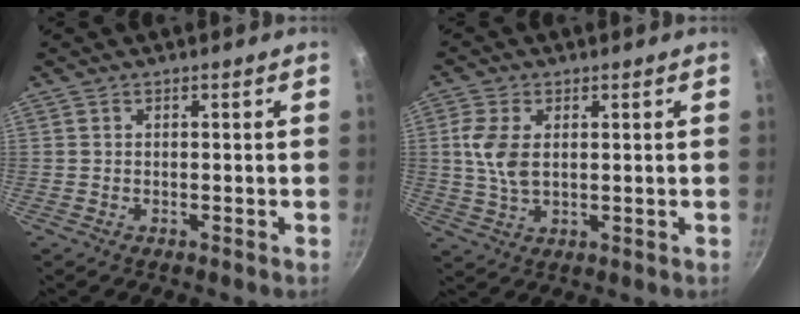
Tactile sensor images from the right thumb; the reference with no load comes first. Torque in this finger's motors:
{"motor_torque": [1.03, 0.87, 1.02, -0.11, 0.26]}